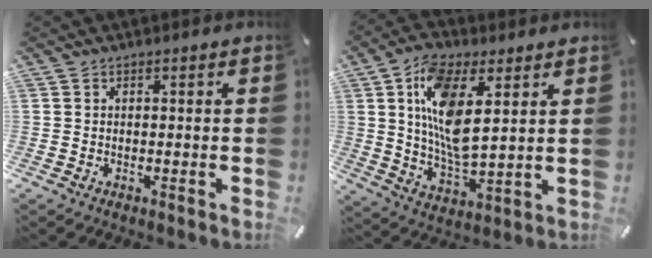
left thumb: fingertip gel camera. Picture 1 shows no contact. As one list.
[{"total": 14.0, "force": [5.2, 6.6, 11.1], "torque": [-0.233, -0.009, 0.092]}]